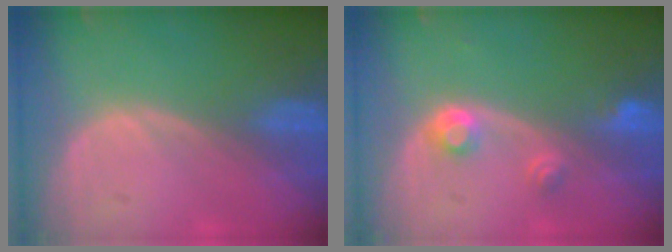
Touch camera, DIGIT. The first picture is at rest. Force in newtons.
{"total": 3.0, "press": 2.8, "slide": 1.0}